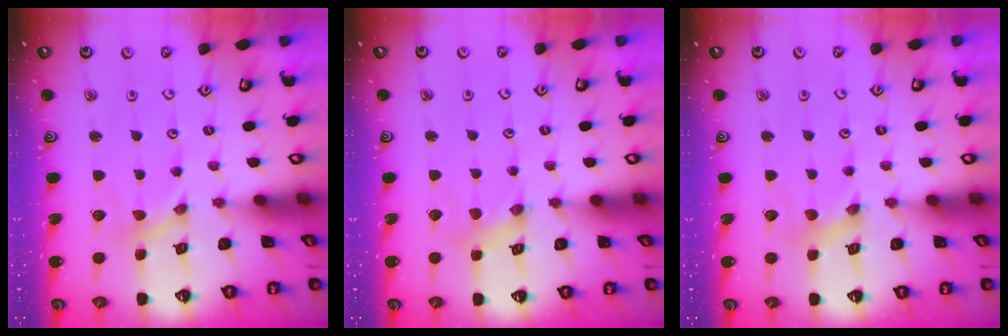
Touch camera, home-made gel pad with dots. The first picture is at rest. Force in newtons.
{"total": 1.1, "press": 1.1, "slide": 0.2}
{"total": 0.0}